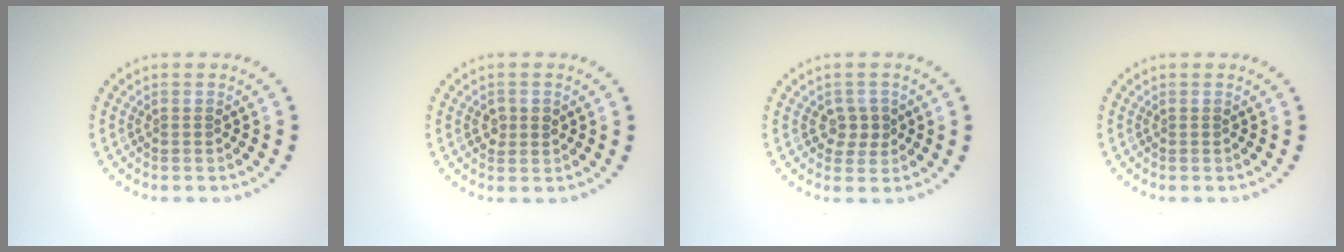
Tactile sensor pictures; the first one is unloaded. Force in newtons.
{"total": 1.5, "press": 1.5, "slide": 0.2}
{"total": 1.8, "press": 1.7, "slide": 0.6}
{"total": 0.0}